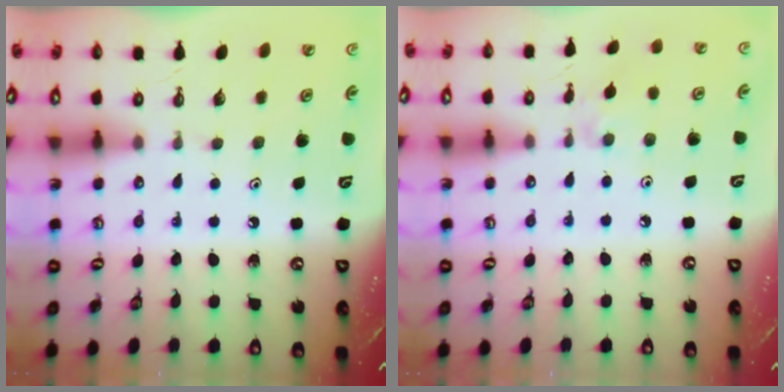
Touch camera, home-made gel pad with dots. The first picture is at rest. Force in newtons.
{"total": 2.6, "press": 2.6, "slide": 0.5}